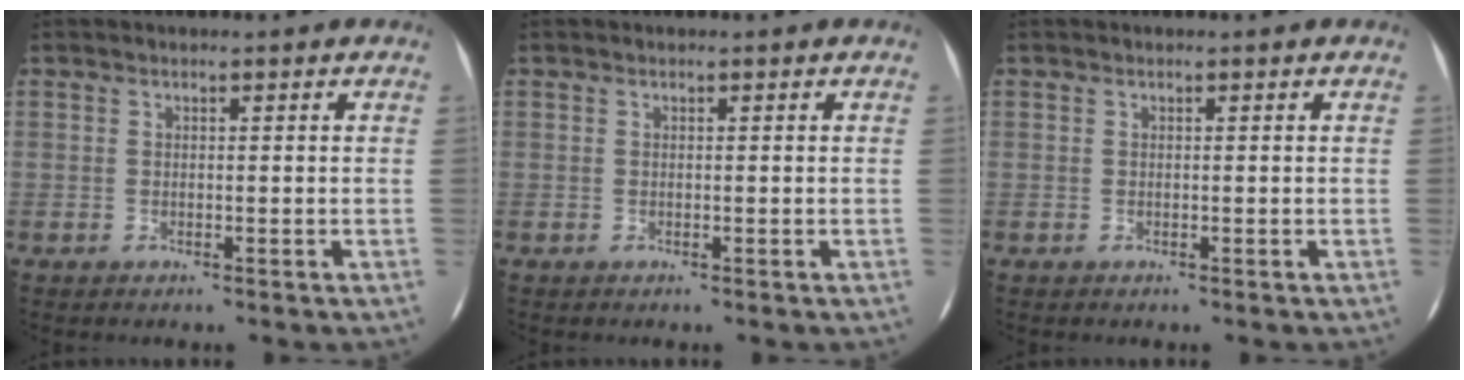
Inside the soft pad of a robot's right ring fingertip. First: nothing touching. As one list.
[{"total": 0.0}, {"total": 0.0}]